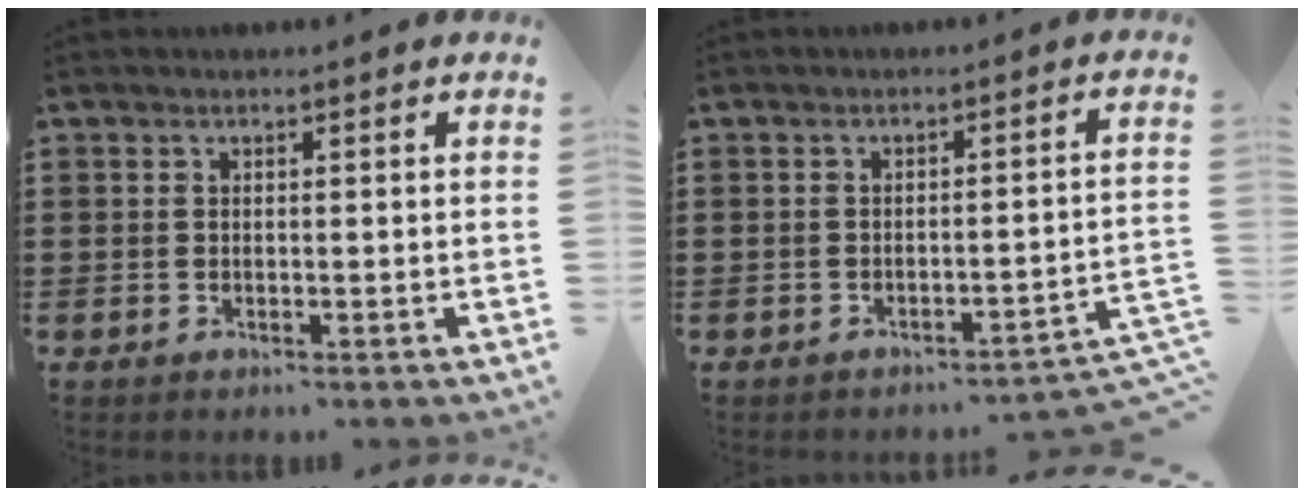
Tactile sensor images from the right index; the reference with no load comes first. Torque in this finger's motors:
{"motor_torque": [0.43, 0.38, 0.18, 0.01]}